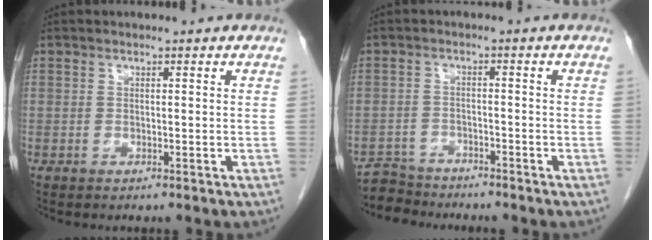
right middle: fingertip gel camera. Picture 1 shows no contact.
{"total": 2.9, "force": [-2.5, 1.0, -1.0], "torque": [0.018, -0.011, -0.048]}